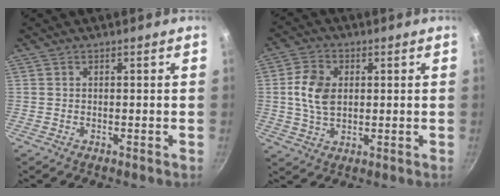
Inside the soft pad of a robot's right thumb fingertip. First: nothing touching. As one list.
[{"total": 8.1, "force": [1.1, 5.5, 5.9], "torque": [-0.100, 0.005, 0.019]}]